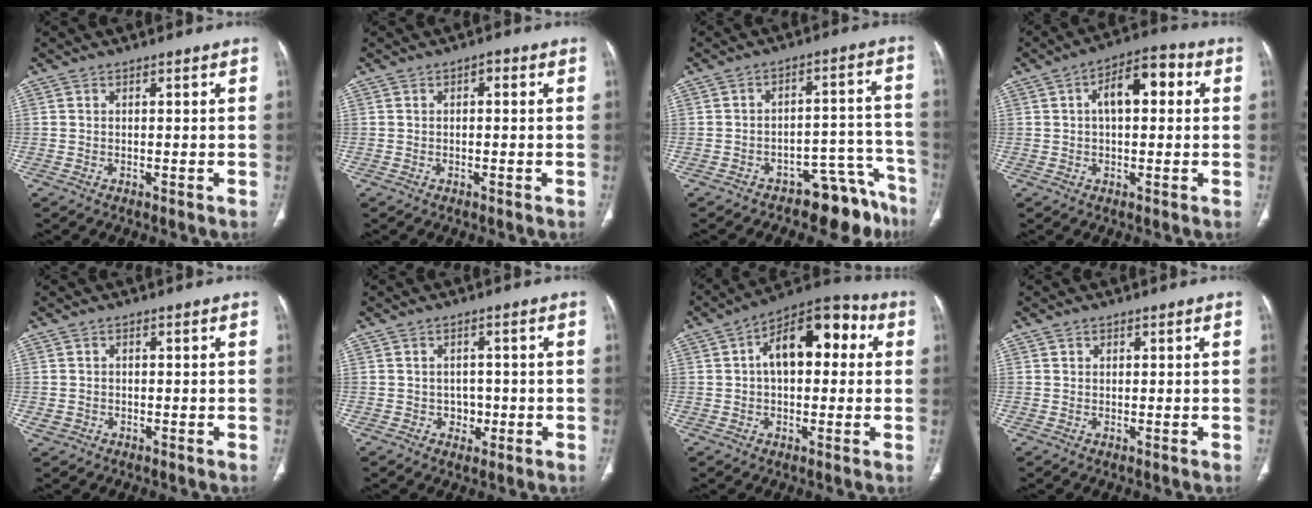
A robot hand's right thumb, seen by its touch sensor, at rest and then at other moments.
{"total": 1.6, "force": [0.4, 0.8, 1.3], "torque": [-0.015, 0.004, 0.001]}
{"total": 9.2, "force": [-7.7, 4.5, 2.2], "torque": [0.028, 0.118, -0.114]}
{"total": 9.4, "force": [2.0, 4.8, 7.8], "torque": [-0.106, 0.027, 0.022]}
{"total": 1.5, "force": [-0.3, 1.4, 0.3], "torque": [-0.001, 0.002, -0.002]}
{"total": 2.9, "force": [-0.7, 2.5, 1.2], "torque": [0.005, 0.006, -0.009]}
{"total": 14.8, "force": [3.0, 8.2, 12.0], "torque": [-0.153, 0.037, 0.036]}
{"total": 0.7, "force": [0.4, 0.6, 0.0], "torque": [0.011, -0.002, 0.004]}